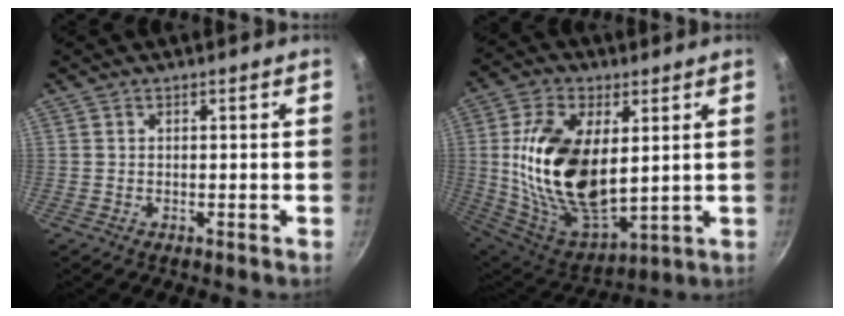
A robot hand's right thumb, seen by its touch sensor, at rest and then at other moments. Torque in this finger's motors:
{"motor_torque": [2.04, 2.97, 2.13, -0.01, 0.60]}